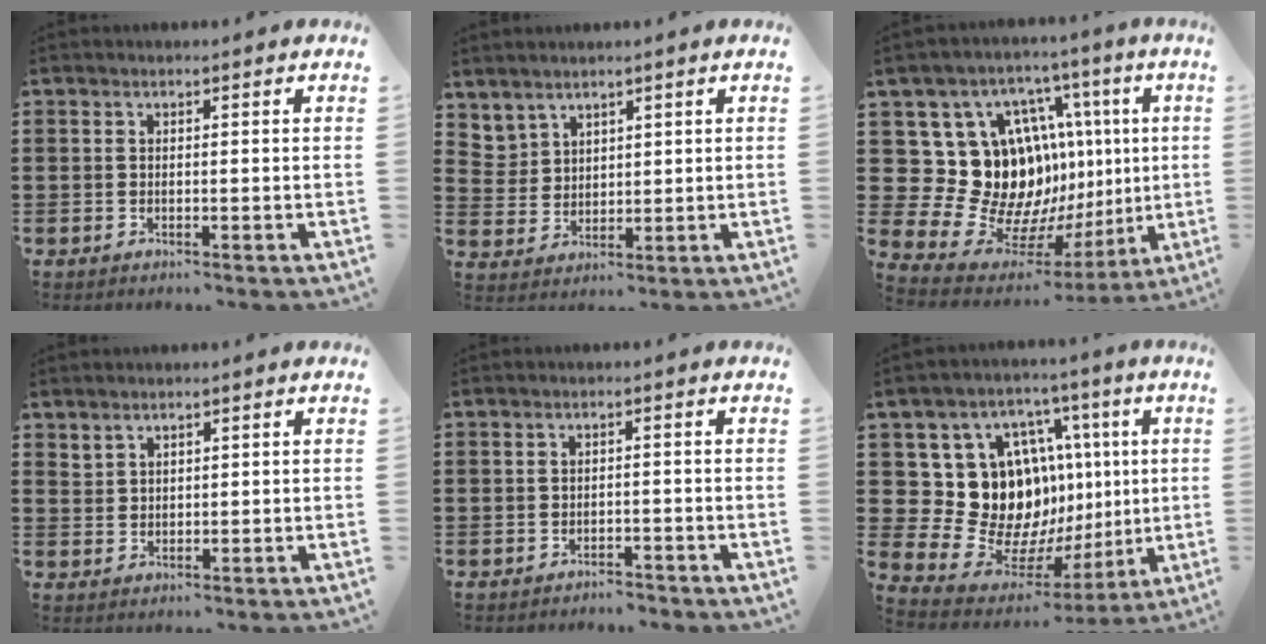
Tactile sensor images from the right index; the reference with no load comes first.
{"total": 3.6, "force": [2.9, 2.0, 0.0], "torque": [-0.015, -0.001, 0.059]}
{"total": 18.0, "force": [2.8, 15.2, 9.3], "torque": [-0.204, -0.057, 0.073]}
{"total": 1.8, "force": [1.6, 0.7, 0.2], "torque": [-0.006, 0.000, 0.032]}
{"total": 1.7, "force": [-1.7, 0.3, 0.0], "torque": [-0.006, 0.002, -0.038]}
{"total": 15.9, "force": [2.5, 13.7, 7.6], "torque": [-0.163, -0.045, 0.061]}